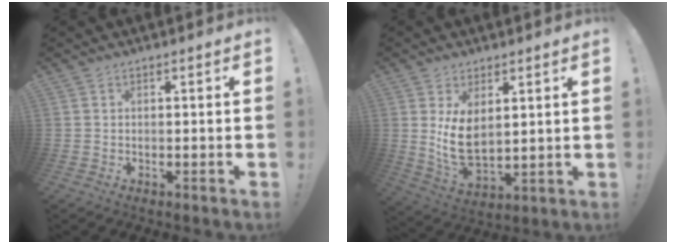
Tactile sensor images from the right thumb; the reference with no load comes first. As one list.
[{"total": 9.1, "force": [3.2, 5.4, 6.6], "torque": [-0.138, -0.032, 0.060]}]